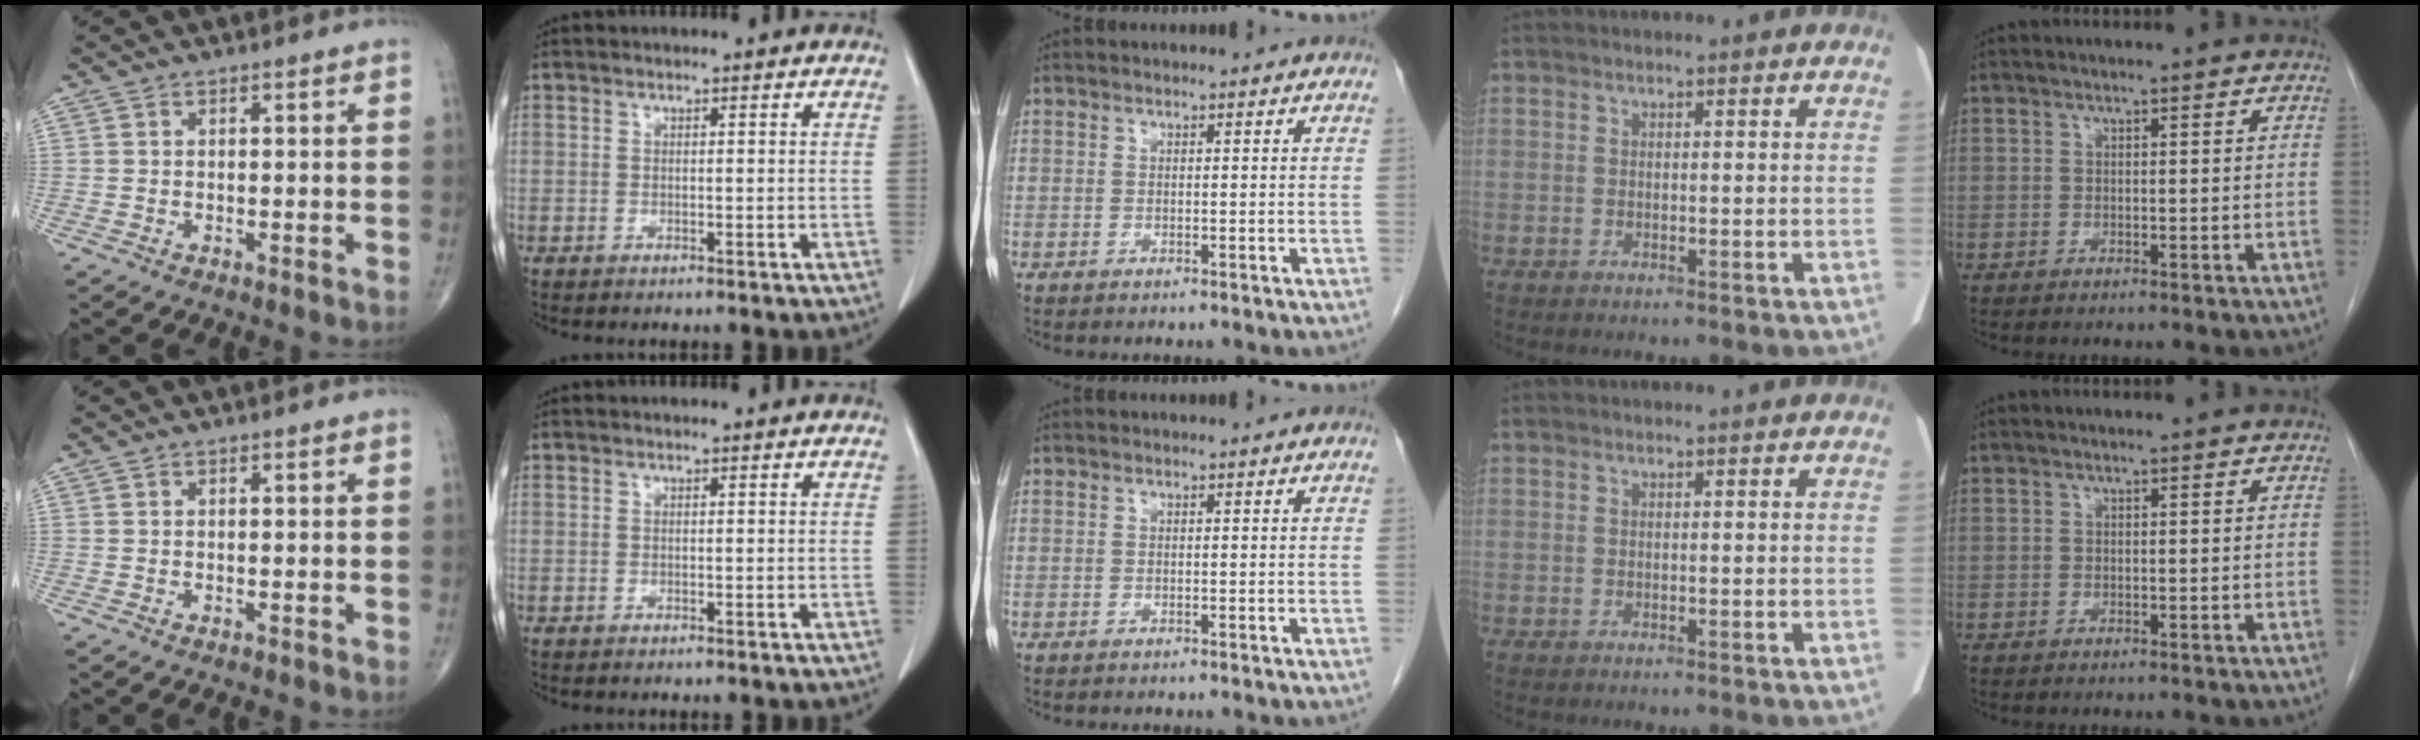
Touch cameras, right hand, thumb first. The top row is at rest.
{}